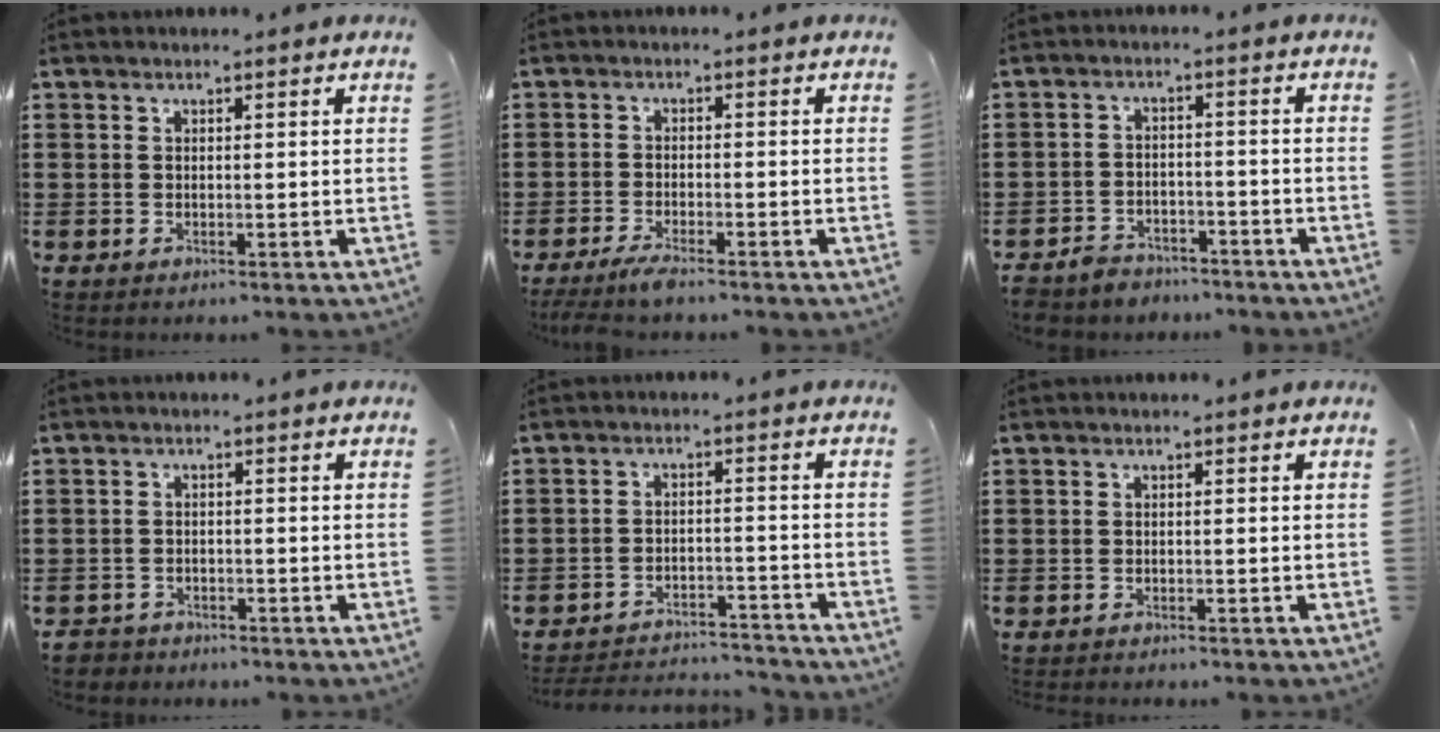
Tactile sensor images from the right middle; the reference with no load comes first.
{"total": 2.4, "force": [-2.0, 0.0, 1.4], "torque": [-0.039, -0.006, -0.042]}
{"total": 3.6, "force": [-3.5, 0.9, 0.1], "torque": [-0.015, 0.002, -0.074]}
{"total": 1.8, "force": [-1.7, 0.5, -0.2], "torque": [-0.003, 0.002, -0.041]}
{"total": 3.8, "force": [-3.7, 0.4, 0.4], "torque": [-0.017, 0.003, -0.083]}
{"total": 0.6, "force": [-0.6, 0.0, 0.0], "torque": [-0.001, 0.001, -0.013]}